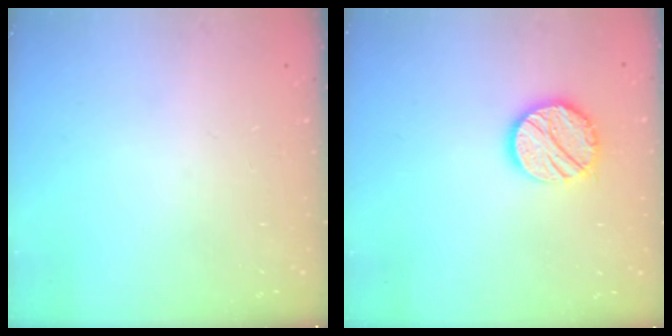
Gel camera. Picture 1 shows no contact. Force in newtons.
{"total": 12.8, "press": 12.8, "slide": 0.8}